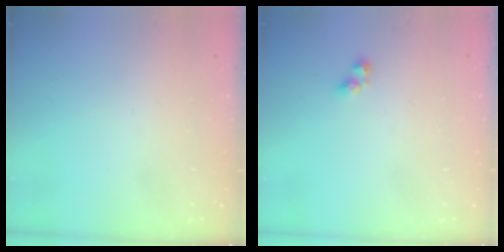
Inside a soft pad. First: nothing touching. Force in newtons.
{"total": 3.6, "press": 3.6, "slide": 0.1}